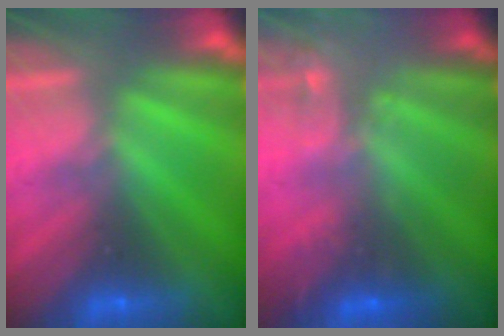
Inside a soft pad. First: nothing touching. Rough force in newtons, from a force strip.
{"total": 2.1}